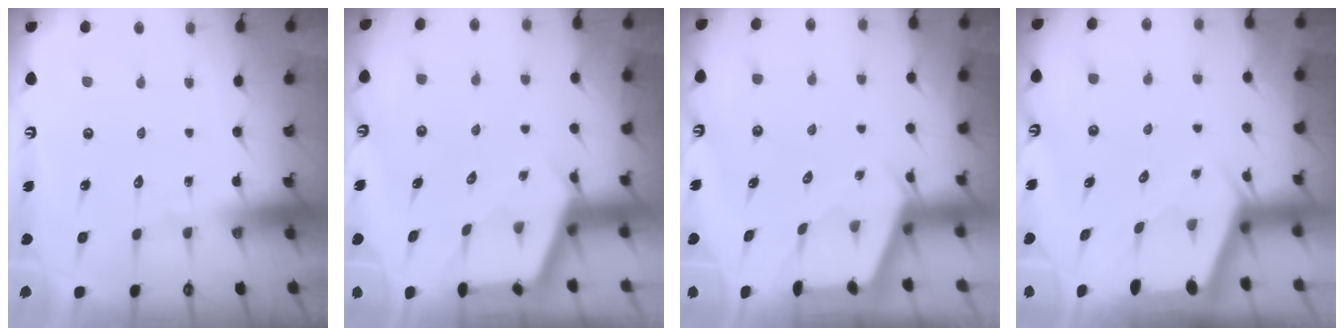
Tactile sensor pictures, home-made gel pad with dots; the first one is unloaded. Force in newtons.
{"total": 3.0, "press": 3.0, "slide": 0.3}
{"total": 2.4, "press": 2.4, "slide": 0.3}
{"total": 1.9, "press": 1.9, "slide": 0.3}